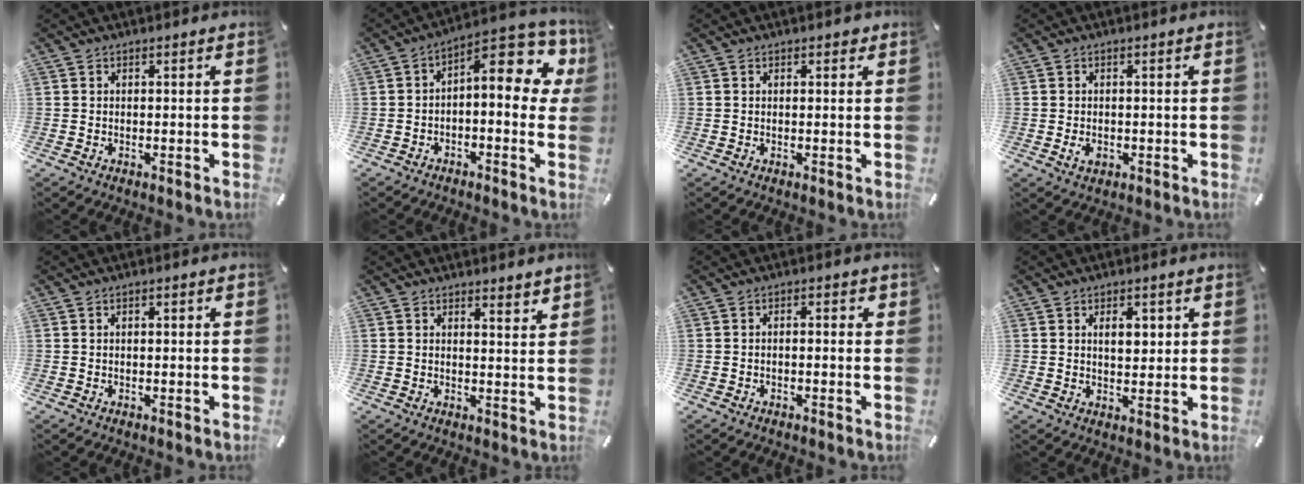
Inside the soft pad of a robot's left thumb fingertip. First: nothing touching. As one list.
[{"total": 12.1, "force": [3.0, 5.6, 10.3], "torque": [-0.136, -0.033, 0.048]}, {"total": 1.0, "force": [0.5, 0.6, 0.6], "torque": [-0.004, 0.000, 0.007]}, {"total": 3.0, "force": [-0.7, 1.9, 2.2], "torque": [-0.054, -0.003, -0.015]}, {"total": 1.0, "force": [0.0, 0.4, 0.9], "torque": [-0.016, 0.002, -0.001]}, {"total": 2.7, "force": [2.6, 0.5, 0.4], "torque": [0.005, -0.024, 0.046]}, {"total": 1.8, "force": [-0.7, 0.6, 1.6], "torque": [-0.027, 0.004, -0.014]}, {"total": 4.7, "force": [1.4, 2.9, 3.3], "torque": [-0.041, -0.004, 0.015]}]